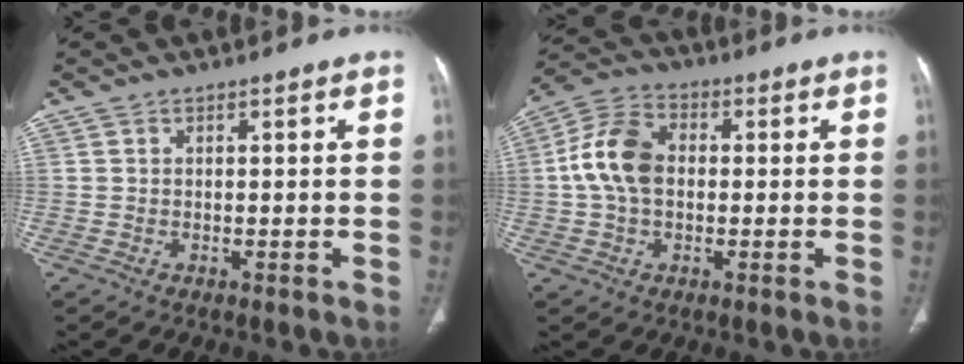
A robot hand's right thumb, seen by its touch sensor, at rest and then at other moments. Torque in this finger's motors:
{"motor_torque": [-0.02, 0.09, 0.79, -0.74, 0.28]}